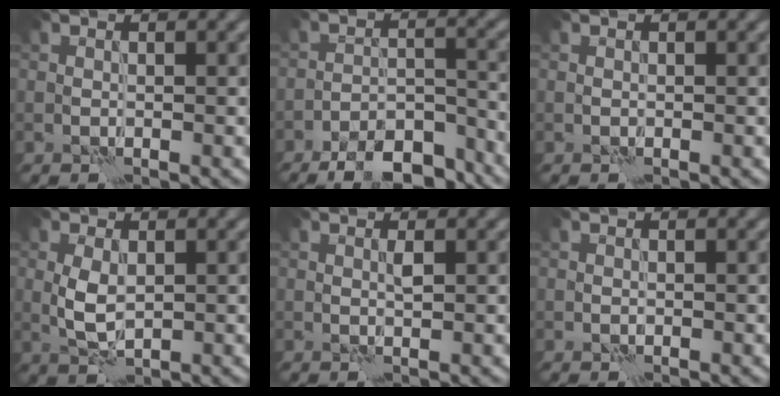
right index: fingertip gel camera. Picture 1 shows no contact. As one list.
[{"total": 9.5, "force": [-8.0, 3.0, 4.1], "torque": [-0.052, -0.004, -0.120]}, {"total": 0.0}, {"total": 2.8, "force": [0.4, 1.5, 2.3], "torque": [-0.054, -0.001, 0.012]}, {"total": 0.7, "force": [0.2, 0.0, 0.7], "torque": [-0.016, 0.002, 0.003]}, {"total": 0.0}]